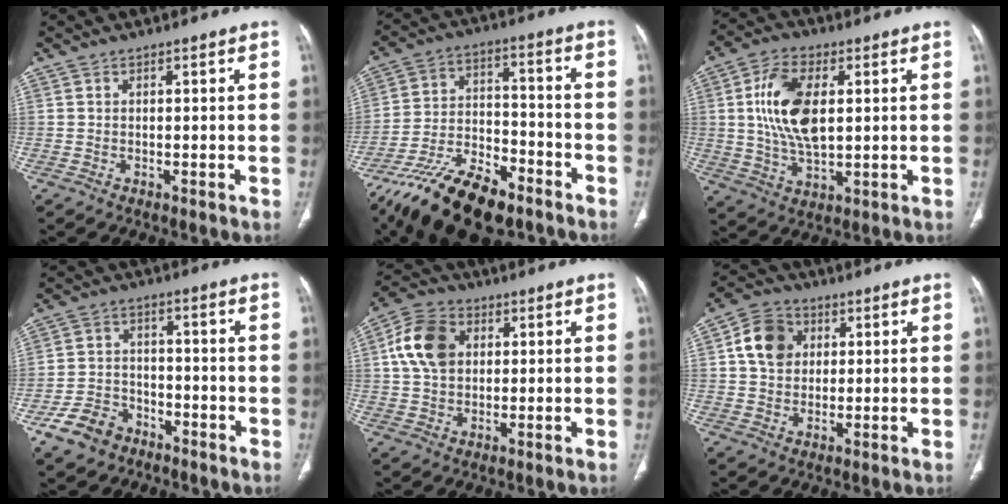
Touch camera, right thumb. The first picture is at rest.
{"total": 18.1, "force": [-12.7, 7.5, 10.5], "torque": [-0.186, 0.061, -0.223]}
{"total": 12.9, "force": [2.1, 6.8, 10.7], "torque": [-0.205, -0.004, 0.040]}
{"total": 8.3, "force": [-5.0, 5.8, 3.3], "torque": [-0.052, 0.030, -0.088]}
{"total": 10.8, "force": [2.5, 7.9, 7.0], "torque": [-0.122, 0.010, 0.040]}
{"total": 8.8, "force": [2.2, 7.1, 4.8], "torque": [-0.067, 0.004, 0.033]}